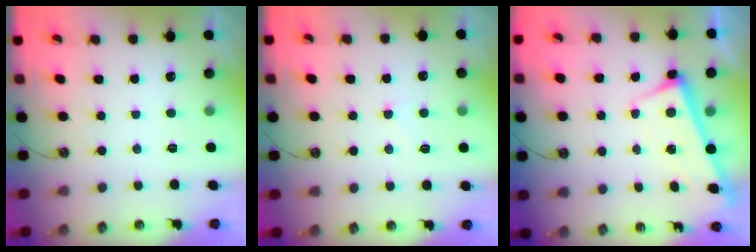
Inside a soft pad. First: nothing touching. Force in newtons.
{"total": 0.9, "press": 0.4, "slide": 0.8}
{"total": 2.8, "press": 2.8, "slide": 0.4}